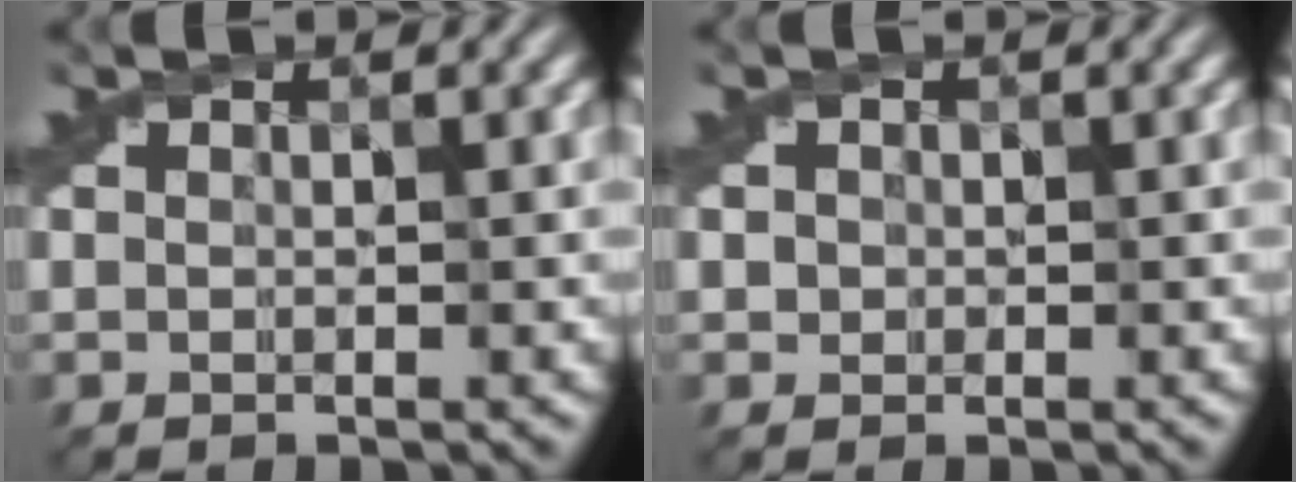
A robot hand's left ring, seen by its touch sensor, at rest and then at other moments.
{"total": 1.1, "force": [-0.1, 1.1, 0.3], "torque": [-0.005, -0.005, -0.005]}